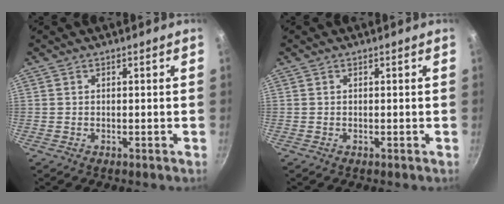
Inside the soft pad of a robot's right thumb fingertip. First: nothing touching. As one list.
[{"total": 0.0}]